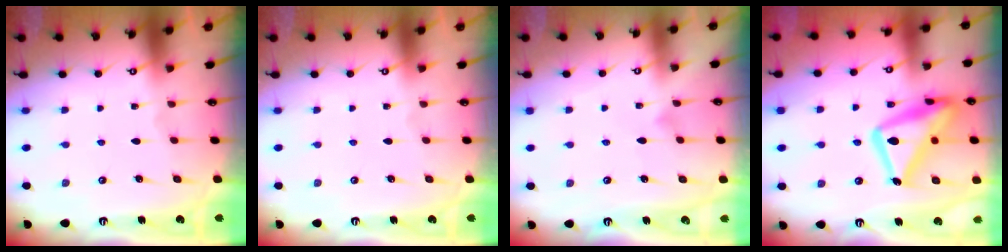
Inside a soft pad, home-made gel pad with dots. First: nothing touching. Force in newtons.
{"total": 0.0}
{"total": 3.7, "press": 3.7, "slide": 0.3}
{"total": 19.9, "press": 19.9, "slide": 1.4}